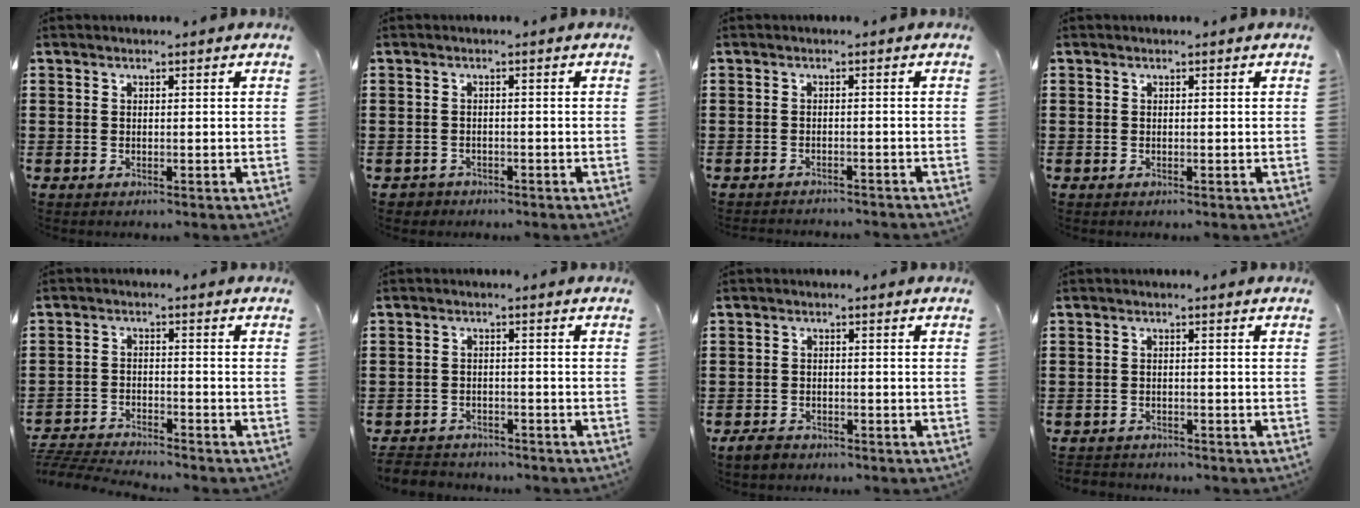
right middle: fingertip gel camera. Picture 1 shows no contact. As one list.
[{"total": 1.0, "force": [-0.9, 0.5, -0.1], "torque": [-0.003, 0.002, -0.021]}, {"total": 1.4, "force": [-1.4, -0.1, -0.1], "torque": [-0.003, 0.002, -0.031]}, {"total": 0.0}, {"total": 4.1, "force": [-4.1, 0.0, 0.3], "torque": [-0.023, -0.005, -0.090]}, {"total": 2.8, "force": [-2.7, 0.6, -0.3], "torque": [-0.001, -0.003, -0.060]}, {"total": 1.9, "force": [-1.6, 0.9, 0.4], "torque": [-0.018, 0.001, -0.037]}, {"total": 1.5, "force": [-1.5, 0.2, -0.2], "torque": [-0.003, 0.000, -0.033]}]